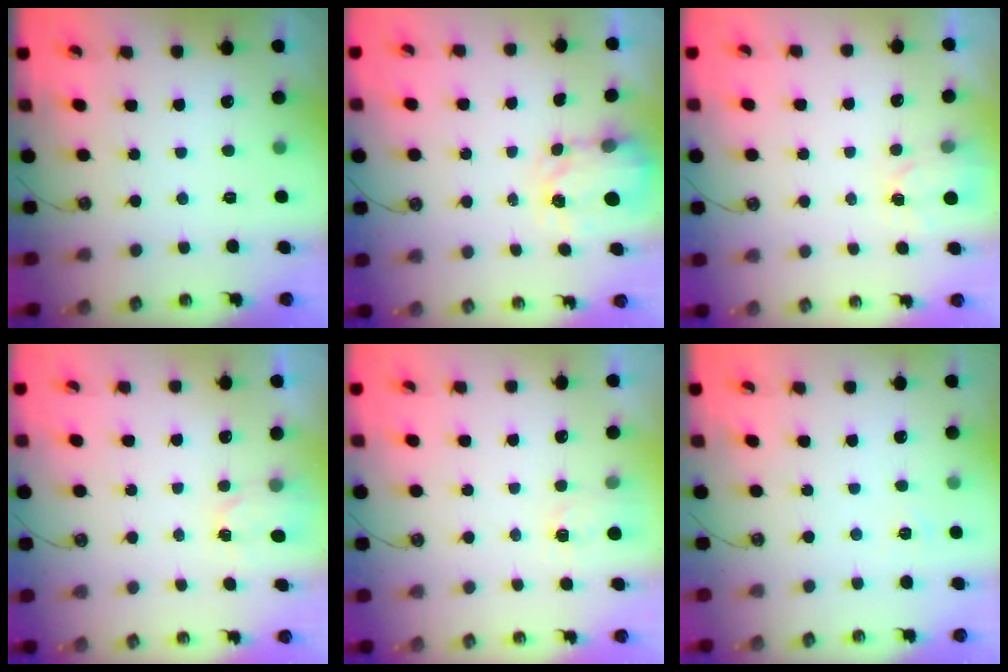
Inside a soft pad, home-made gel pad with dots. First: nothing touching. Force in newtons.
{"total": 3.6, "press": 3.6, "slide": 0.5}
{"total": 3.0, "press": 3.0, "slide": 0.4}
{"total": 1.8, "press": 1.7, "slide": 0.3}
{"total": 1.3, "press": 1.2, "slide": 0.2}
{"total": 3.5, "press": 3.4, "slide": 0.4}